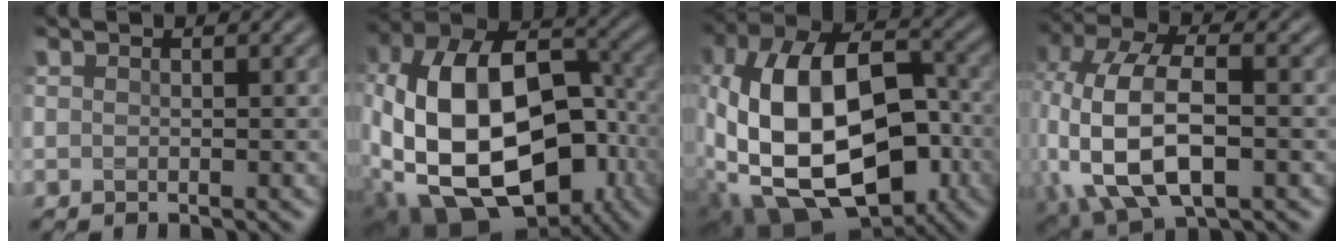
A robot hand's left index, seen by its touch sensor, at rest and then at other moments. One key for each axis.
{"total": 19.3, "fx": -3.6, "fy": 12.8, "fz": 14.0, "tx": -0.269, "ty": -0.014, "tz": -0.026}
{"total": 17.9, "fx": -3.2, "fy": 10.9, "fz": 13.8, "tx": -0.256, "ty": -0.002, "tz": -0.029}
{"total": 11.3, "fx": -1.2, "fy": 6.0, "fz": 9.6, "tx": -0.210, "ty": 0.002, "tz": -0.024}